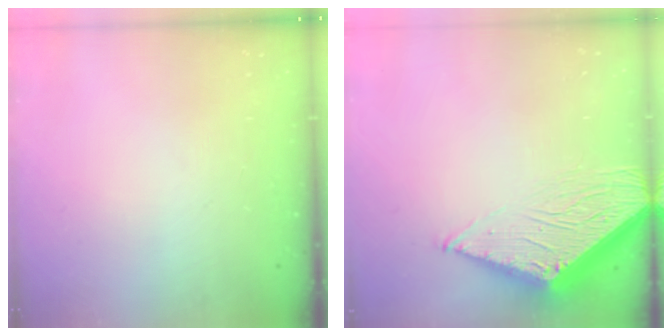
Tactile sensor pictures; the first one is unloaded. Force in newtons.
{"total": 12.5, "press": 12.5, "slide": 1.0}